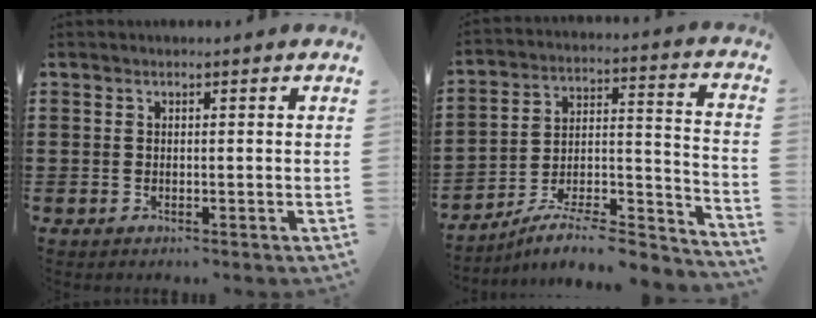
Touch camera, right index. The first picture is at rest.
{"total": 7.4, "force": [-6.3, 1.6, 3.4], "torque": [-0.051, 0.005, -0.125]}